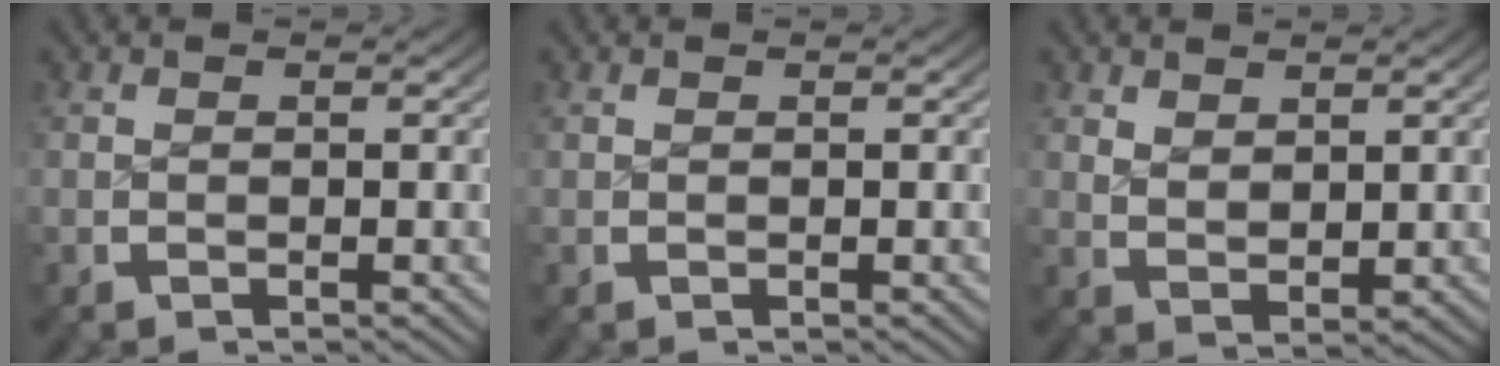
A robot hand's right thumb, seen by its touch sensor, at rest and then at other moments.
{"total": 0.0}
{"total": 1.9, "force": [1.5, 0.7, 1.0], "torque": [-0.016, -0.007, 0.040]}